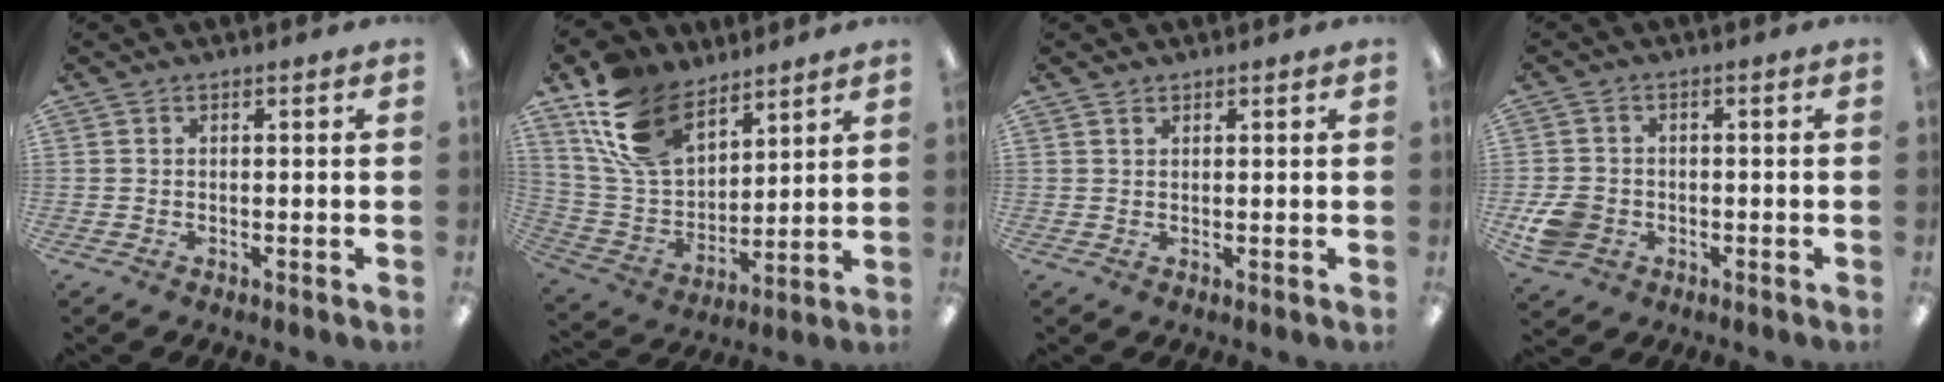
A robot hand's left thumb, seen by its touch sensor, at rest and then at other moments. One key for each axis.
{"total": 17.6, "fx": 11.3, "fy": 10.2, "fz": 8.8, "tx": -0.185, "ty": -0.037, "tz": 0.217}
{"total": 0.7, "fx": 0.6, "fy": 0.4, "fz": 0.2, "tx": -0.004, "ty": 0.000, "tz": 0.012}
{"total": 5.9, "fx": -1.9, "fy": 4.9, "fz": 2.7, "tx": -0.055, "ty": 0.008, "tz": -0.033}